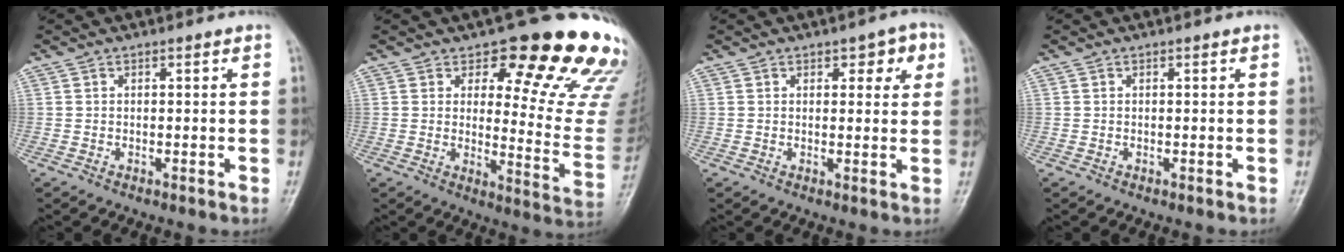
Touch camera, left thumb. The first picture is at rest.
{"total": 18.7, "force": [14.7, 6.2, 9.9], "torque": [-0.061, -0.125, 0.168]}
{"total": 4.8, "force": [2.2, 2.6, 3.4], "torque": [-0.012, -0.004, 0.022]}
{"total": 0.0}